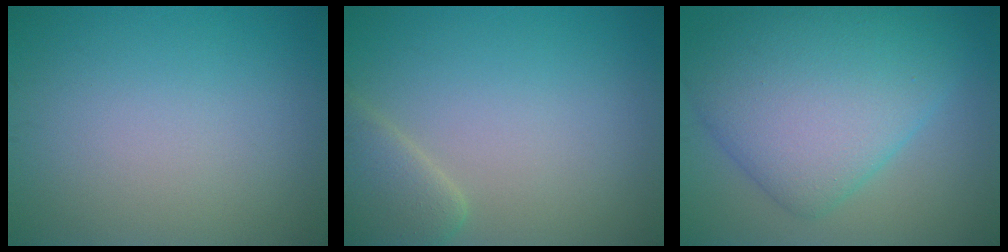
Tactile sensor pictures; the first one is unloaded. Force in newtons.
{"total": 3.2, "press": 3.2, "slide": 0.4}
{"total": 9.5, "press": 9.5, "slide": 0.1}